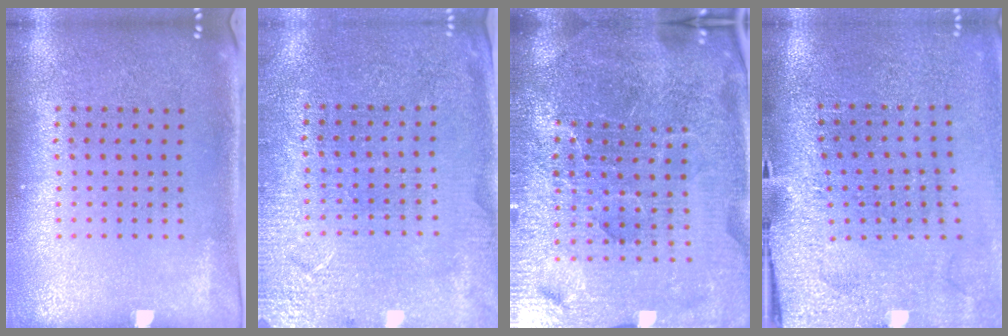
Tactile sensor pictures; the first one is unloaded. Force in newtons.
{"total": 2.9, "press": 2.9, "slide": 0.3}
{"total": 7.2, "press": 6.2, "slide": 3.5}
{"total": 3.1, "press": 2.9, "slide": 1.3}